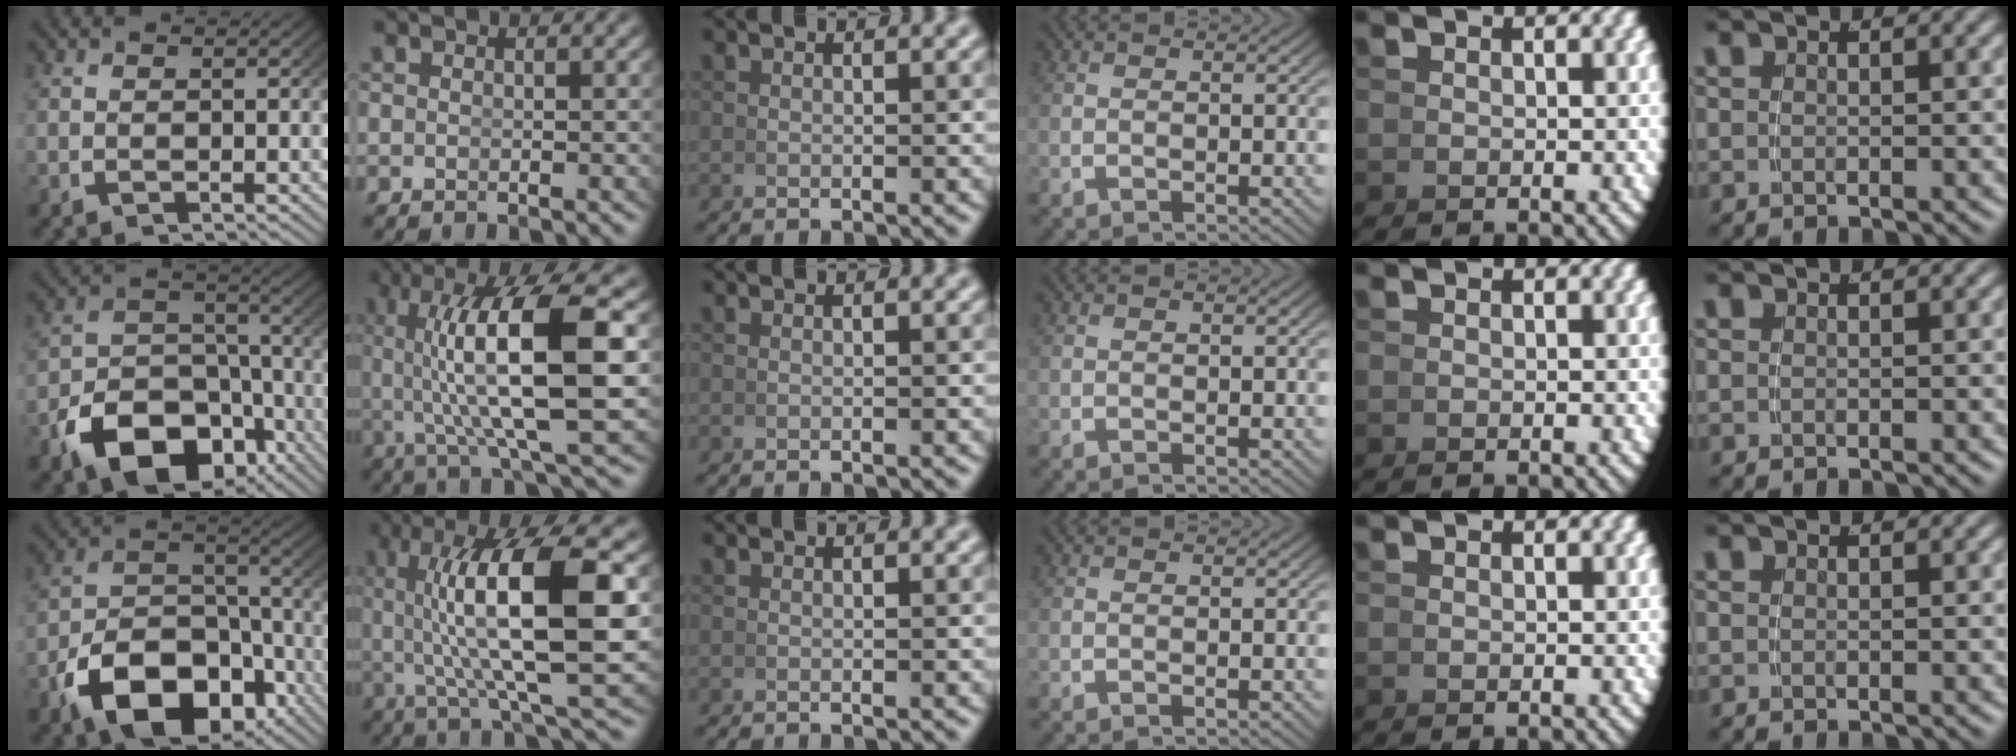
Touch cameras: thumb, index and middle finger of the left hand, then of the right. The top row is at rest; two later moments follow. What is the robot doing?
{"motion": "grasp_and_lifting", "object": "coin"}